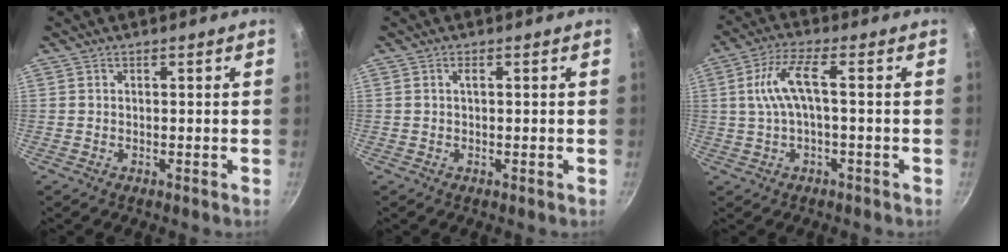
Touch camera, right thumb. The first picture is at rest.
{"total": 1.0, "force": [0.2, 0.2, 1.0], "torque": [-0.019, 0.001, 0.001]}
{"total": 7.5, "force": [0.0, 2.2, 7.2], "torque": [-0.155, 0.021, 0.002]}